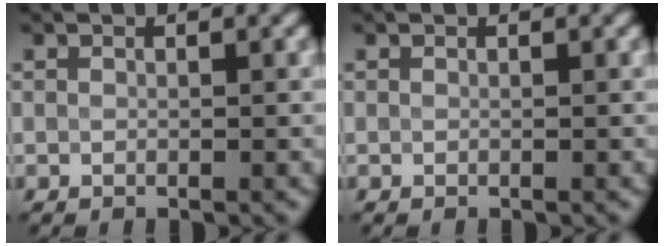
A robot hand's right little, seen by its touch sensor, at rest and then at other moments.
{"total": 0.0}